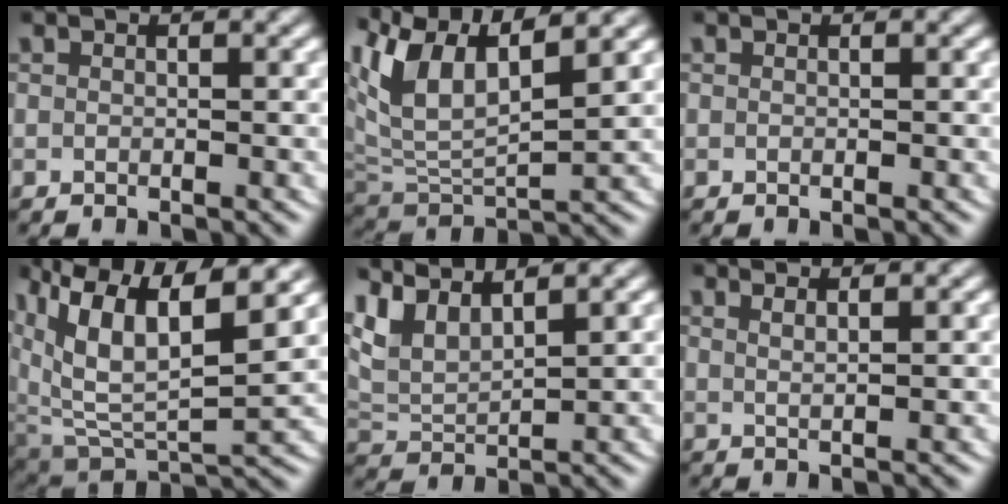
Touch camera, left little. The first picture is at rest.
{"total": 8.3, "force": [2.9, 5.2, 5.8], "torque": [-0.151, -0.009, 0.057]}
{"total": 0.0}
{"total": 10.6, "force": [2.1, 6.5, 8.1], "torque": [-0.164, -0.031, 0.046]}
{"total": 6.6, "force": [2.3, 5.0, 3.6], "torque": [-0.108, -0.008, 0.039]}
{"total": 1.7, "force": [1.3, -0.5, 0.9], "torque": [-0.017, -0.008, 0.030]}